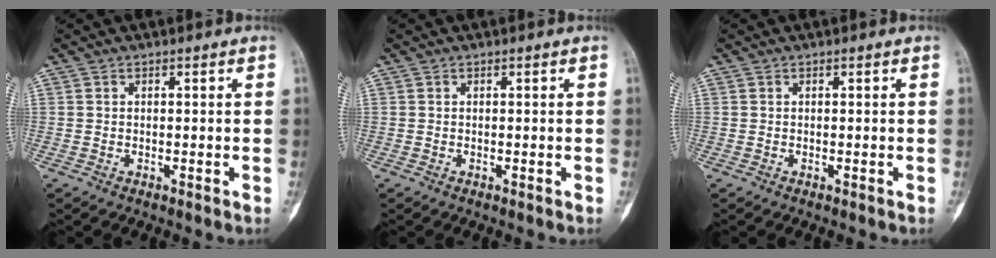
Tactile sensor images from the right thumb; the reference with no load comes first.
{"total": 0.0}
{"total": 0.0}